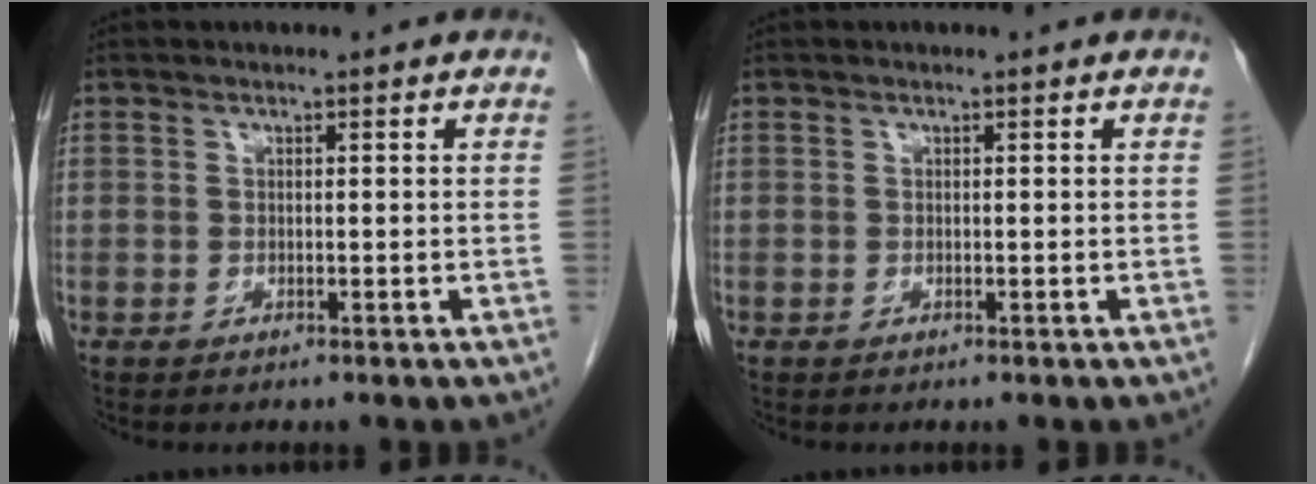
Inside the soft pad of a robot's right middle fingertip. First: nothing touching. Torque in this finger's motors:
{"motor_torque": [0.00, 0.00, 0.00, 0.00]}